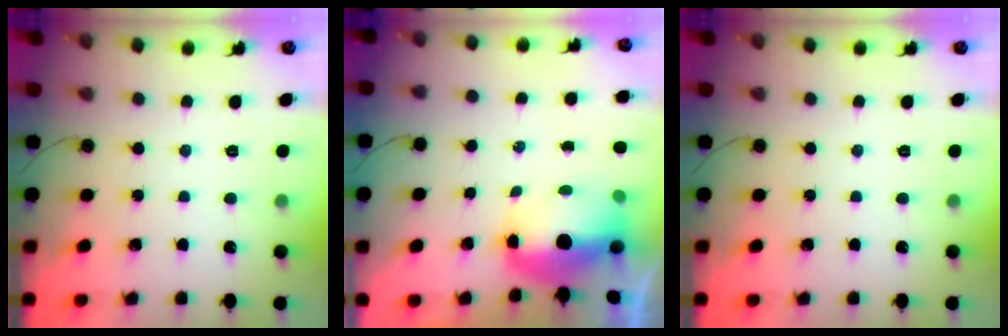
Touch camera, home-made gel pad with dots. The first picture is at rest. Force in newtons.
{"total": 7.8, "press": 7.7, "slide": 1.4}
{"total": 0.0}